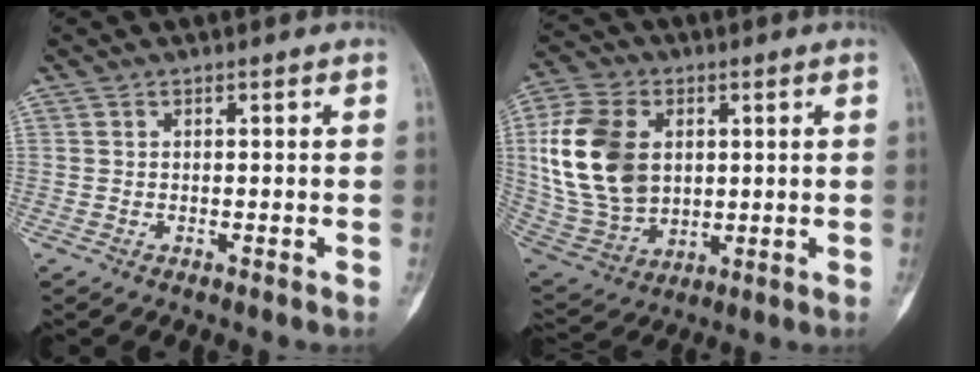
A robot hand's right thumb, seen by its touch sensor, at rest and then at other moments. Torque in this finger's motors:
{"motor_torque": [1.86, 2.29, 1.70, 0.36, 0.18]}